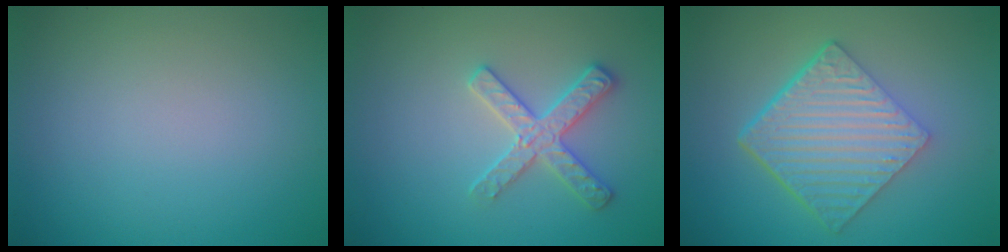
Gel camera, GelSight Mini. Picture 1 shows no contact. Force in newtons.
{"total": 2.9, "press": 2.9, "slide": 0.1}
{"total": 6.7, "press": 4.7, "slide": 4.8}